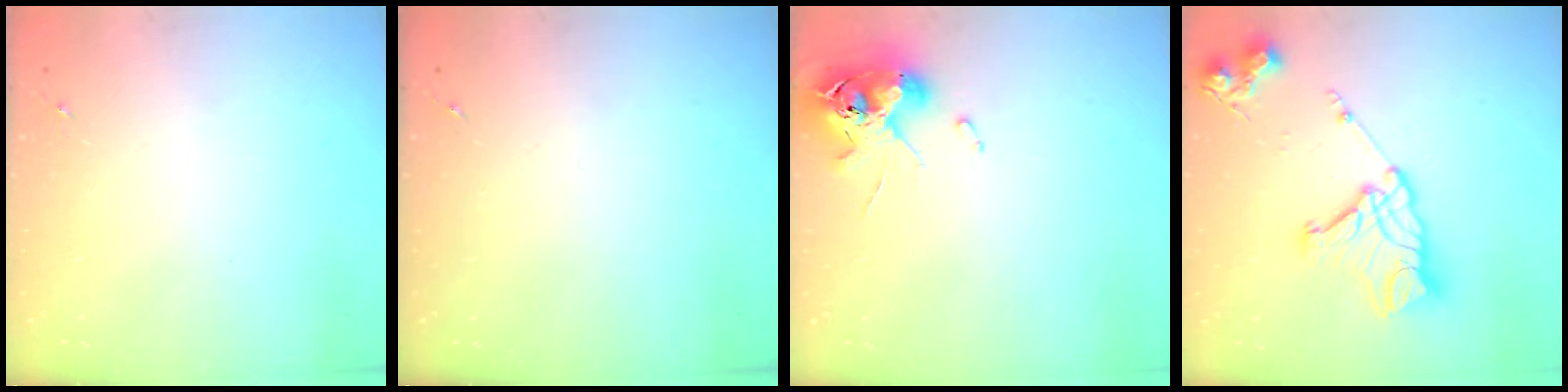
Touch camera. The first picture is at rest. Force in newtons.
{"total": 0.0}
{"total": 11.3, "press": 11.2, "slide": 1.7}
{"total": 18.0, "press": 17.9, "slide": 1.7}